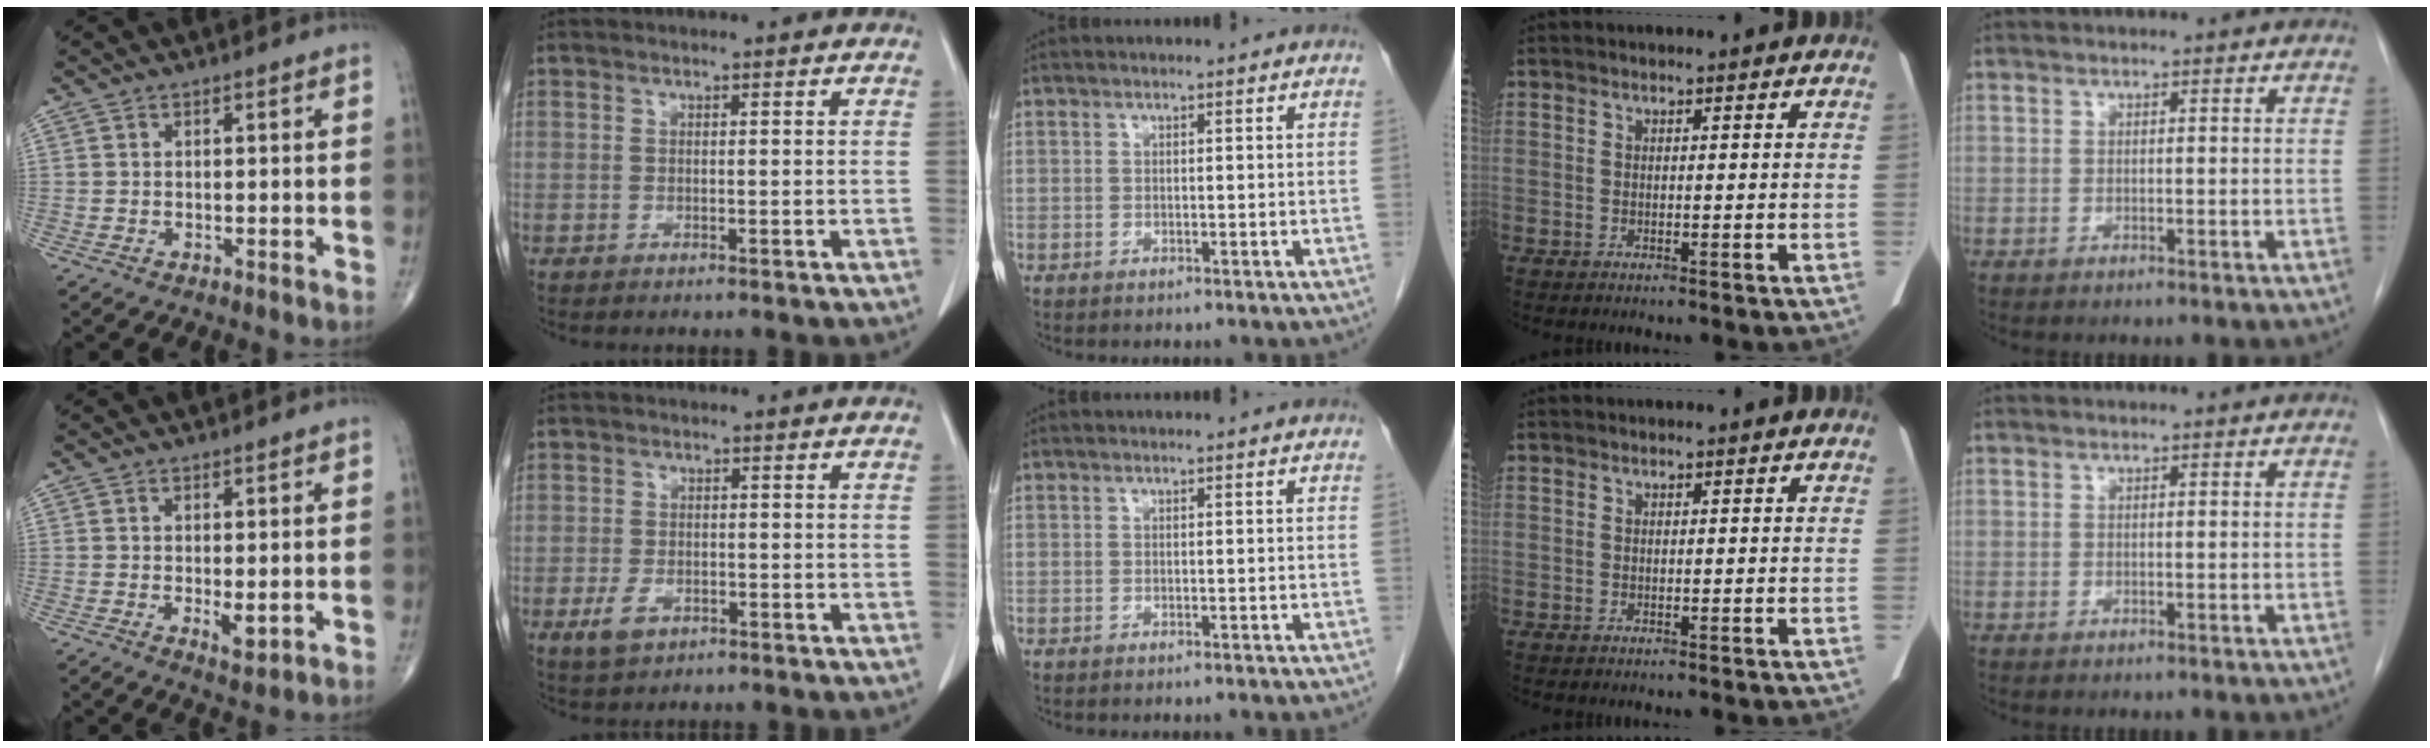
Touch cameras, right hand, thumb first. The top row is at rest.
{"thumb": {"total": 2.9, "force": [-0.3, 1.0, 2.7], "torque": [-0.041, -0.010, 0.001]}, "index": {"total": 3.4, "force": [-1.7, 2.1, 2.1], "torque": [-0.045, -0.002, -0.024]}}